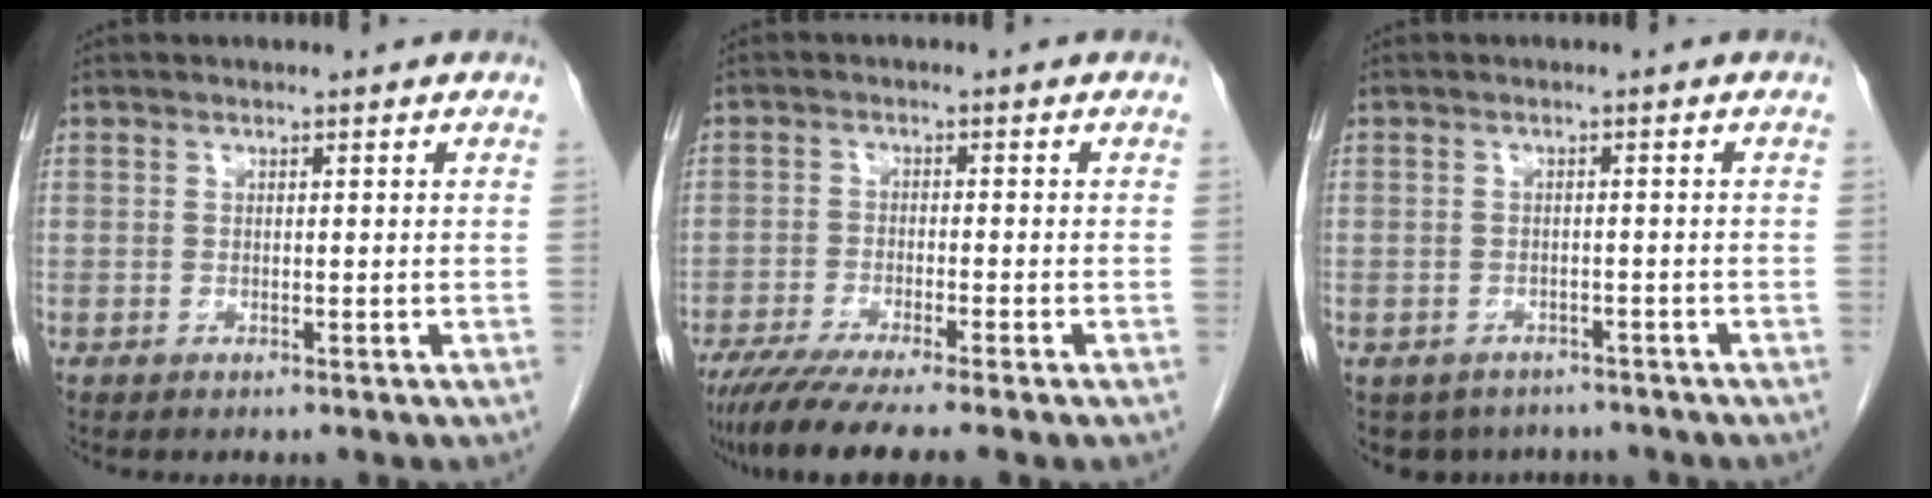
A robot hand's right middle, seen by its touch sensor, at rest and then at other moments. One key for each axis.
{"total": 8.7, "fx": -6.9, "fy": -0.2, "fz": 5.3, "tx": -0.080, "ty": -0.023, "tz": -0.112}
{"total": 6.2, "fx": -5.1, "fy": 3.5, "fz": 0.7, "tx": -0.001, "ty": 0.006, "tz": -0.062}